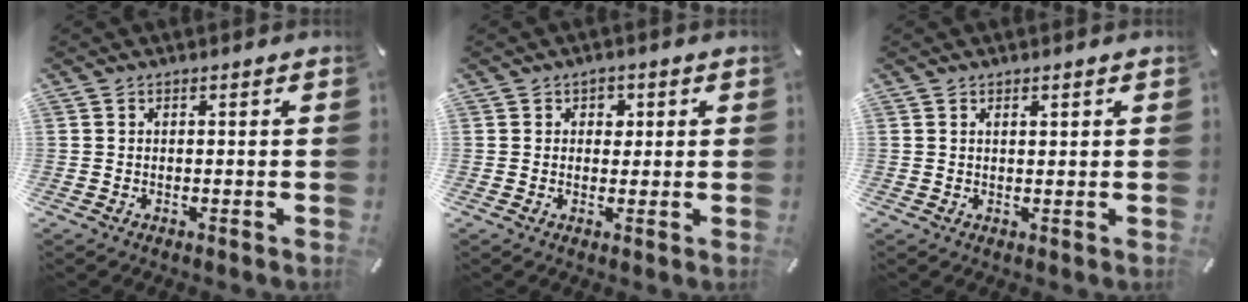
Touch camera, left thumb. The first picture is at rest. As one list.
[{"total": 2.4, "force": [0.6, 2.2, 0.9], "torque": [0.001, -0.005, 0.002]}, {"total": 1.0, "force": [0.6, 0.3, 0.8], "torque": [-0.015, 0.000, 0.010]}]